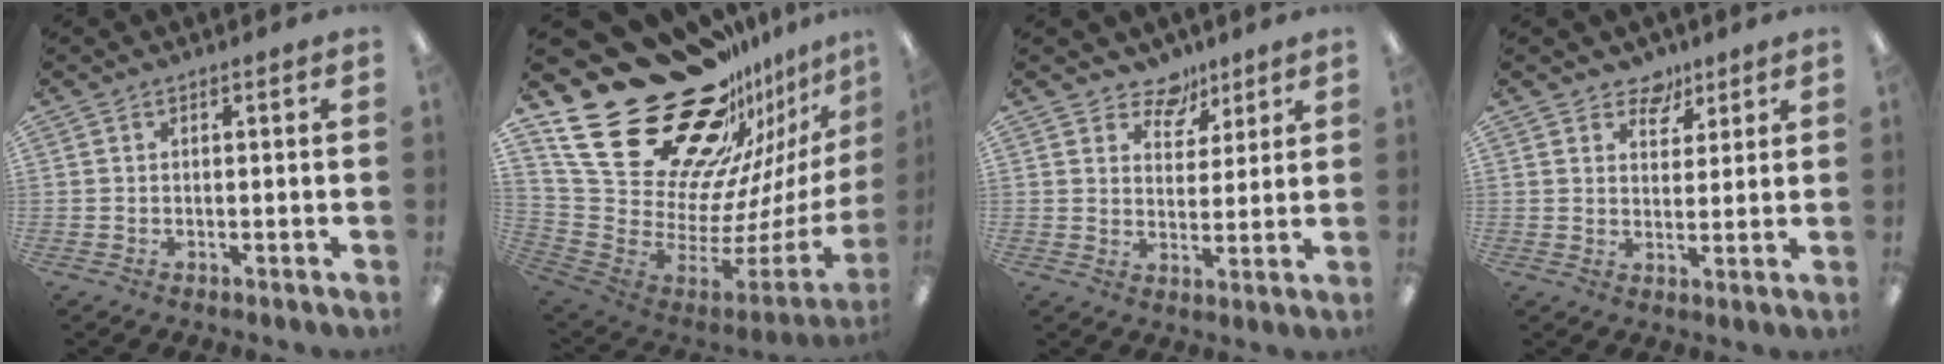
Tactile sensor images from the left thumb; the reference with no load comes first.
{"total": 34.9, "force": [22.5, 18.6, 19.2], "torque": [-0.284, -0.185, 0.468]}
{"total": 7.3, "force": [5.5, 4.5, 1.5], "torque": [-0.015, -0.037, 0.098]}
{"total": 6.3, "force": [4.5, 4.2, 1.4], "torque": [-0.015, -0.024, 0.080]}